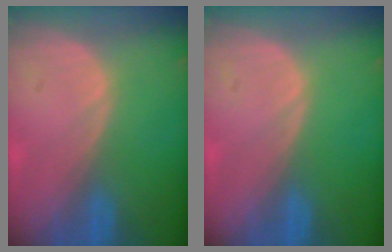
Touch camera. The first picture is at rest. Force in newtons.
{"total": 0.0}